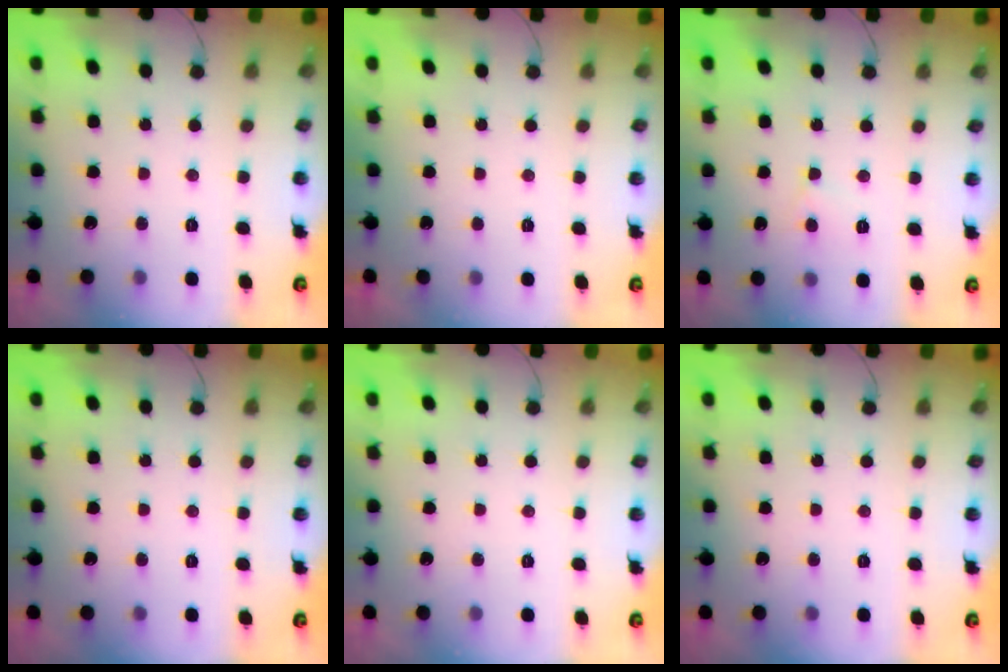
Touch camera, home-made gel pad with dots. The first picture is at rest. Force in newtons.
{"total": 2.4, "press": 2.3, "slide": 0.4}
{"total": 4.9, "press": 4.8, "slide": 0.5}
{"total": 0.0}
{"total": 0.0}
{"total": 0.0}